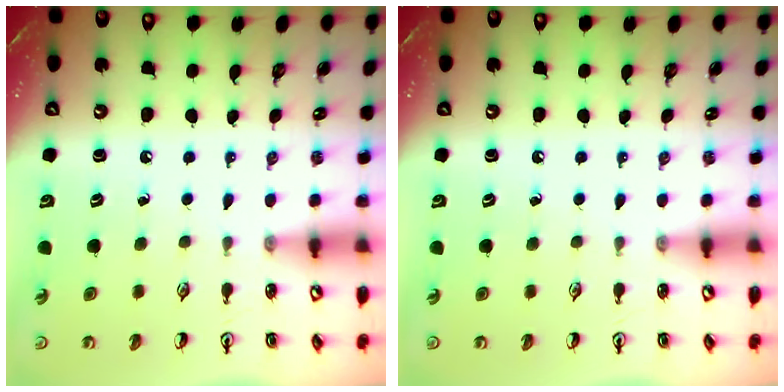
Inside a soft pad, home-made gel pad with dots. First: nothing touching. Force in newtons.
{"total": 0.0}